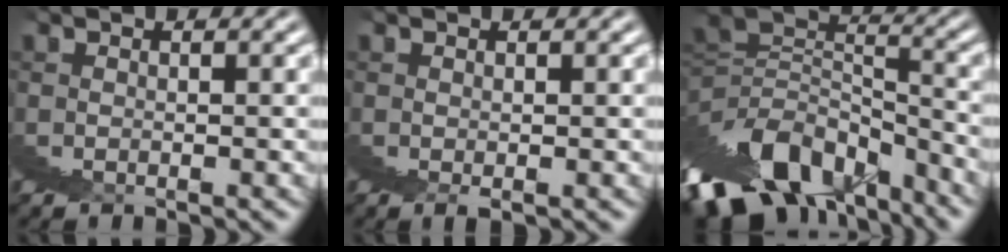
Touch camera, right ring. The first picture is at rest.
{"total": 1.7, "force": [1.0, -1.4, 0.2], "torque": [0.015, 0.020, 0.009]}
{"total": 8.0, "force": [-4.9, 3.2, 5.4], "torque": [-0.058, 0.001, -0.084]}